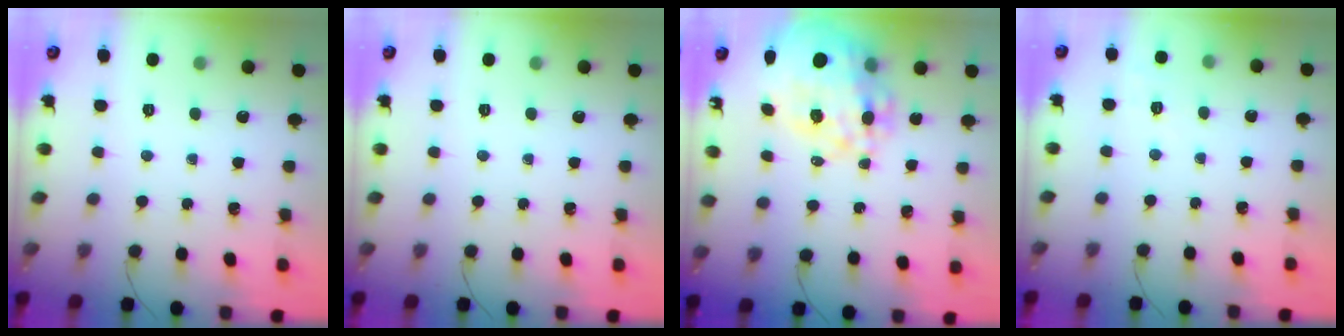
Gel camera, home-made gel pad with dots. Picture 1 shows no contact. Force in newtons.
{"total": 0.0}
{"total": 23.4, "press": 22.7, "slide": 5.9}
{"total": 2.8, "press": 2.4, "slide": 1.5}